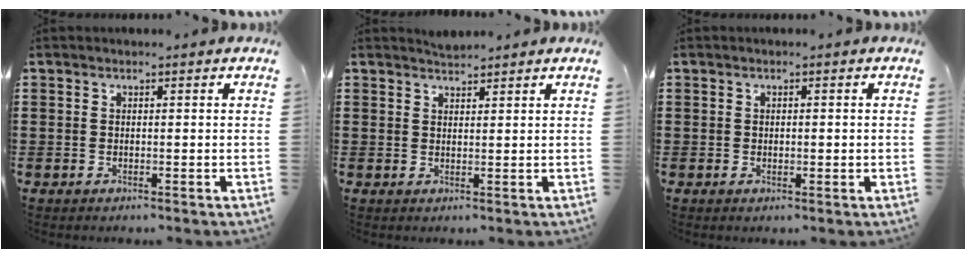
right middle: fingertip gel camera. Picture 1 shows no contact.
{"total": 1.6, "force": [1.6, 0.2, 0.1], "torque": [-0.005, 0.005, 0.031]}
{"total": 0.6, "force": [0.1, 0.3, 0.5], "torque": [-0.009, 0.001, 0.002]}